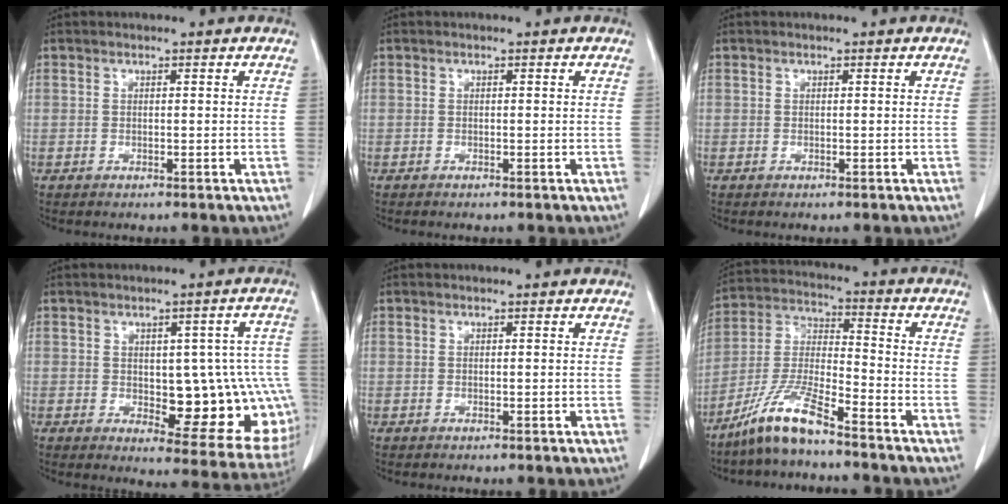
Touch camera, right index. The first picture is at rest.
{"total": 0.0}
{"total": 0.0}
{"total": 15.4, "force": [-1.5, 6.0, 14.1], "torque": [-0.115, 0.020, 0.002]}
{"total": 0.0}
{"total": 9.9, "force": [-7.5, 0.9, 6.4], "torque": [-0.141, -0.014, -0.153]}